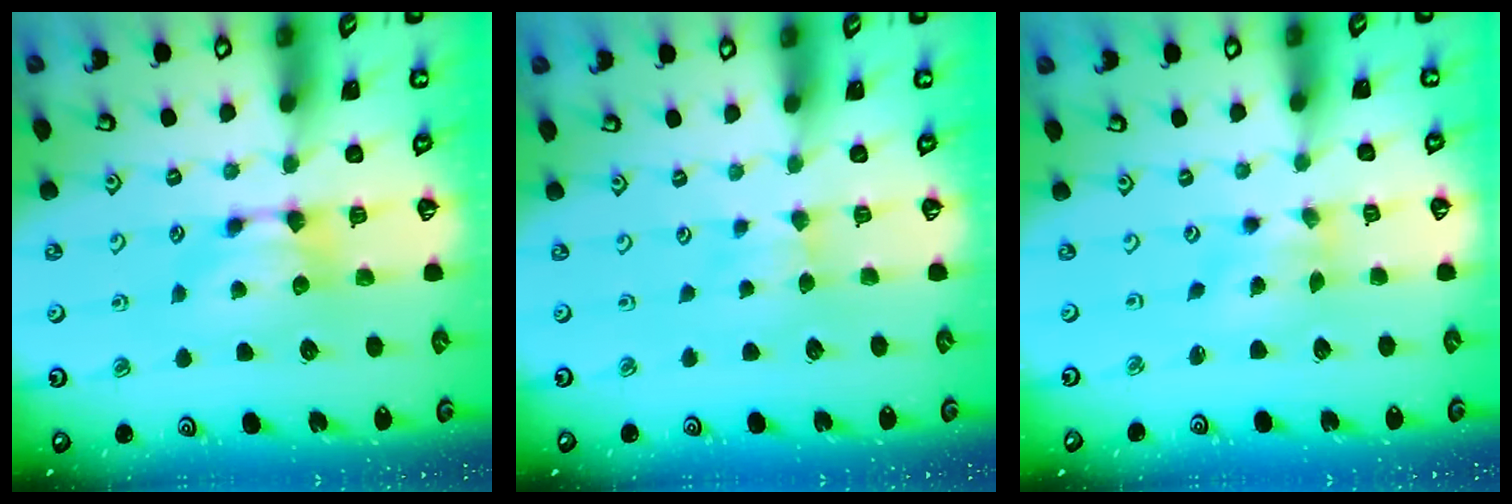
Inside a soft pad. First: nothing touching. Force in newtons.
{"total": 2.6, "press": 2.6, "slide": 0.5}
{"total": 1.2, "press": 0.0, "slide": 1.2}